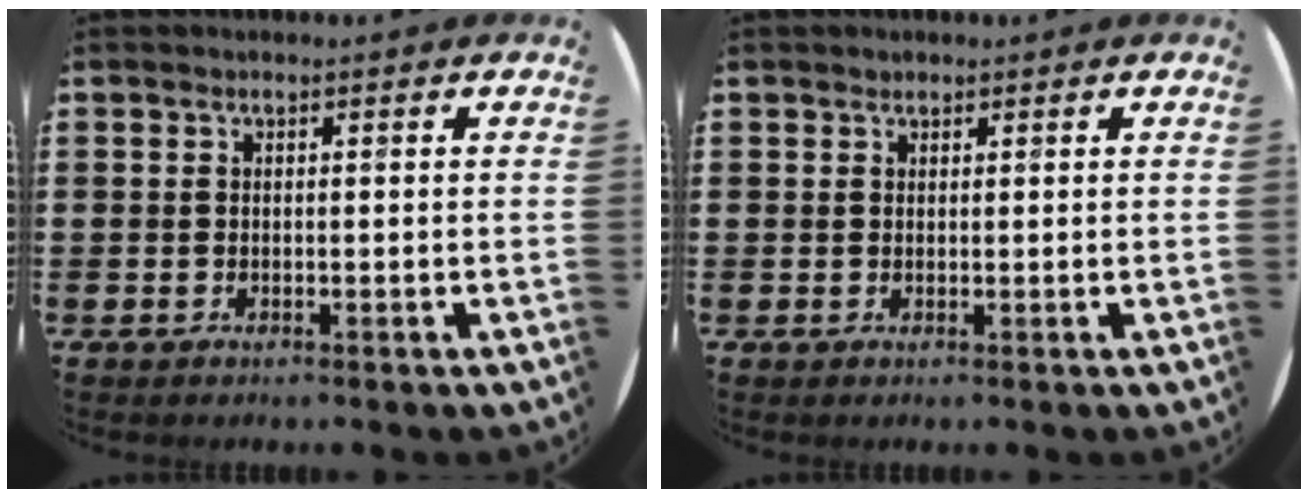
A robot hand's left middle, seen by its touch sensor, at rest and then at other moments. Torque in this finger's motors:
{"motor_torque": [0.13, -0.04, 0.00, 0.00]}